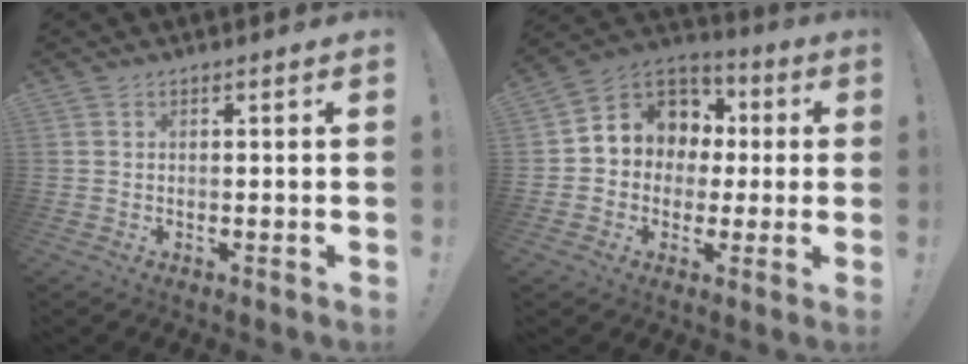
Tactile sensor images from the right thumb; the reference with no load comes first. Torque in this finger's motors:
{"motor_torque": [0.50, 0.24, 0.12, 0.48, 0.05]}